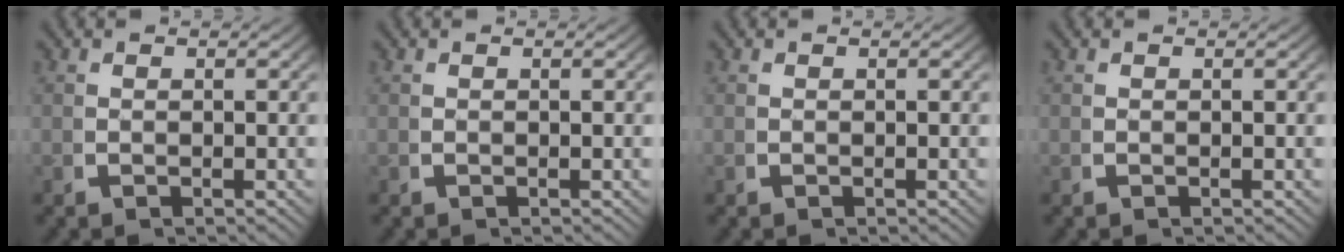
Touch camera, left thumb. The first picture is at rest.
{"total": 0.0}
{"total": 0.0}
{"total": 0.0}